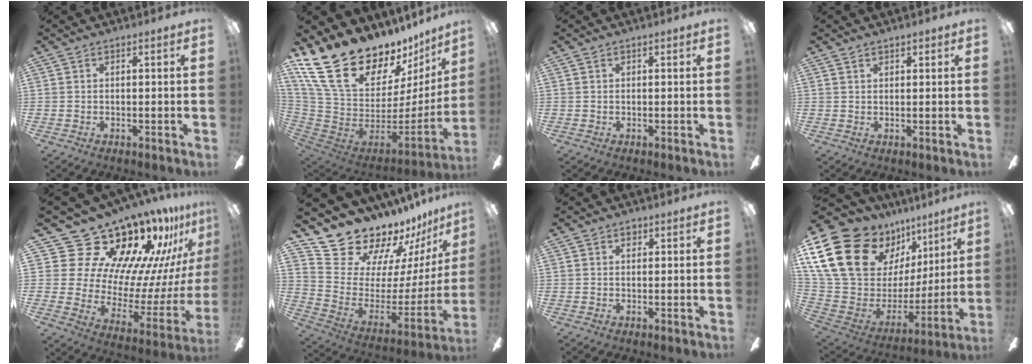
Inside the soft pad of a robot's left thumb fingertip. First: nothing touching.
{"total": 25.0, "force": [17.9, 12.3, 12.4], "torque": [-0.232, -0.135, 0.352]}
{"total": 0.0}
{"total": 1.1, "force": [1.0, 0.5, 0.3], "torque": [-0.008, 0.000, 0.018]}
{"total": 23.4, "force": [18.4, 11.5, 8.7], "torque": [-0.127, -0.170, 0.353]}
{"total": 17.1, "force": [16.1, 5.3, 2.0], "torque": [-0.058, -0.155, 0.299]}
{"total": 1.3, "force": [0.7, 0.9, 0.6], "torque": [0.004, -0.004, 0.009]}
{"total": 23.9, "force": [12.4, 15.7, 13.1], "torque": [-0.280, -0.066, 0.252]}